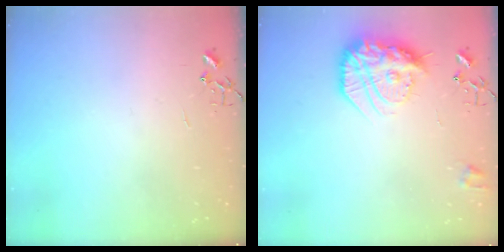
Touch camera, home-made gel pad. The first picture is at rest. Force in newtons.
{"total": 19.9, "press": 19.9, "slide": 1.8}